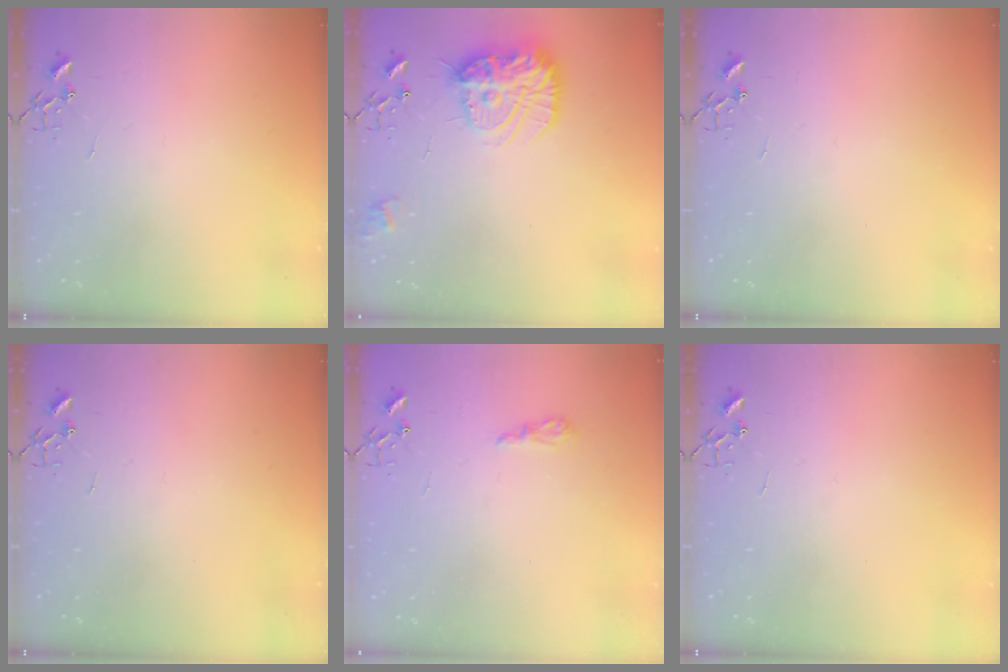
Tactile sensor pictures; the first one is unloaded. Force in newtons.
{"total": 16.5, "press": 16.5, "slide": 1.4}
{"total": 0.0}
{"total": 0.0}
{"total": 6.3, "press": 6.2, "slide": 0.8}
{"total": 0.0}